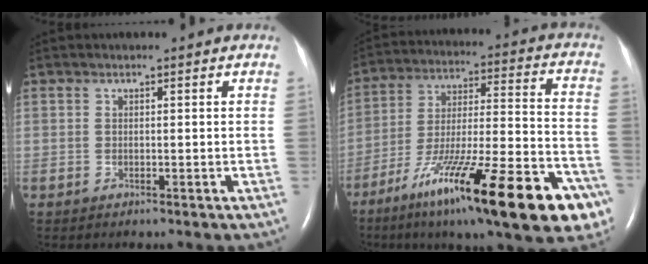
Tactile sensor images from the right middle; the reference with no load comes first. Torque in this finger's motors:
{"motor_torque": [1.18, -0.95, 0.62, 0.15]}